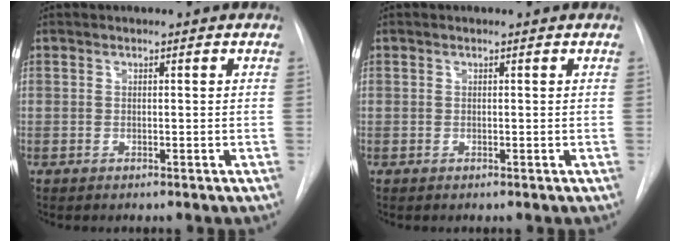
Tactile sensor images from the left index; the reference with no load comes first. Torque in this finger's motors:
{"motor_torque": [-0.07, 0.07, 0.02, 0.00]}